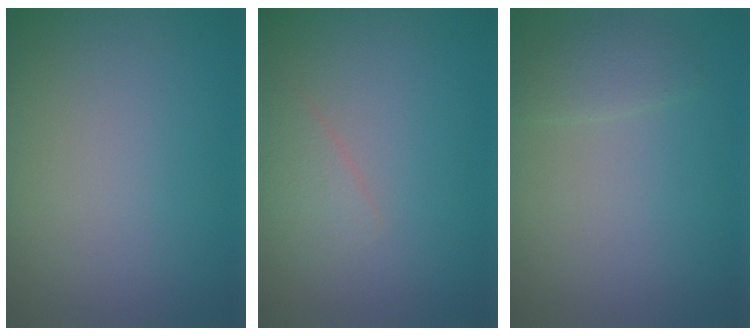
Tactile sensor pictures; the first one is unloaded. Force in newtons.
{"total": 1.4, "press": 1.4, "slide": 0.0}
{"total": 1.5, "press": 1.5, "slide": 0.1}